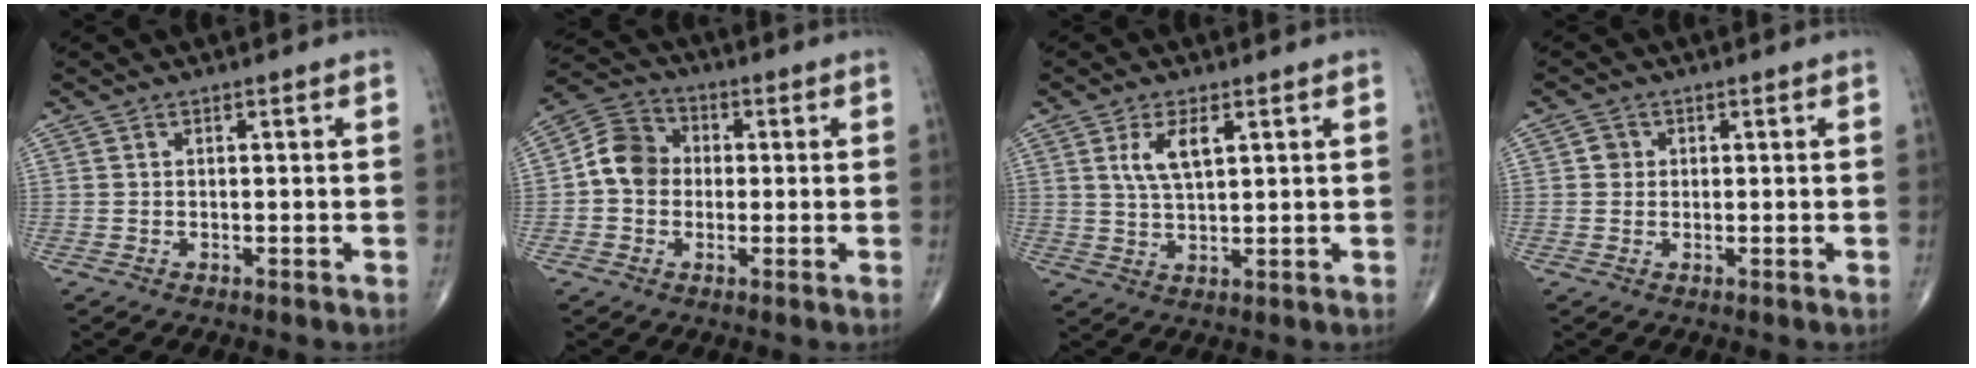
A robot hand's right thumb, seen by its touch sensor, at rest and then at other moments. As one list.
[{"total": 8.0, "force": [-0.2, 6.8, 4.2], "torque": [-0.061, 0.026, -0.018]}, {"total": 5.7, "force": [2.2, 2.3, 4.8], "torque": [-0.089, -0.008, 0.046]}, {"total": 1.8, "force": [0.3, 1.7, 0.5], "torque": [0.000, 0.002, 0.001]}]